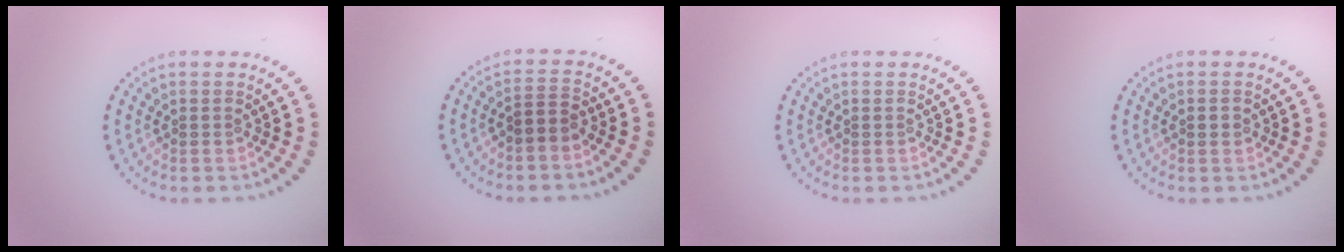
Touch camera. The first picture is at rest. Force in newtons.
{"total": 1.8, "press": 1.4, "slide": 1.1}
{"total": 0.0}
{"total": 1.0, "press": 1.0, "slide": 0.1}